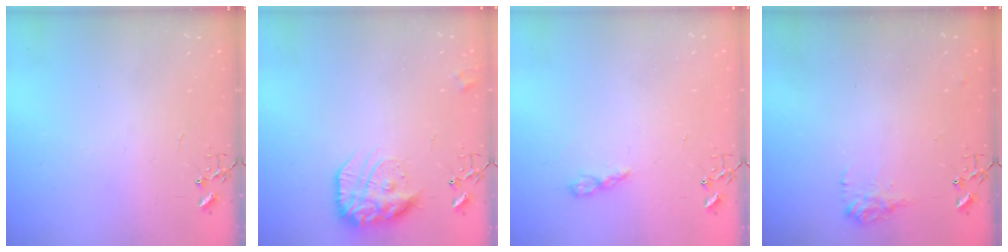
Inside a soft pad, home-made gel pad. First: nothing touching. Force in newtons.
{"total": 16.5, "press": 16.4, "slide": 1.3}
{"total": 5.0, "press": 5.0, "slide": 0.6}
{"total": 9.2, "press": 9.2, "slide": 0.4}